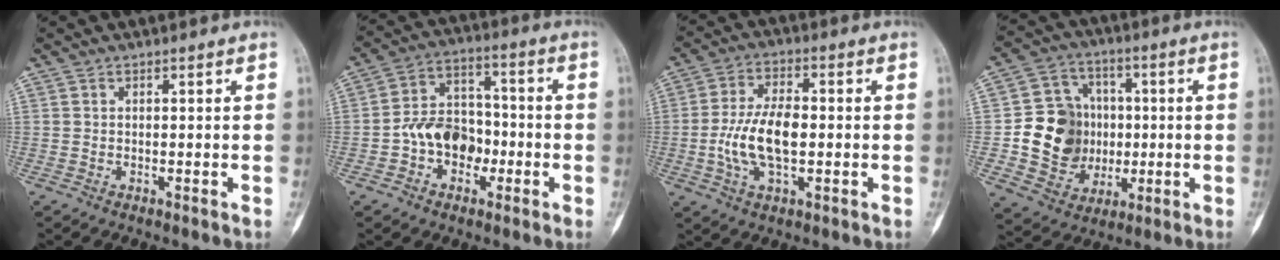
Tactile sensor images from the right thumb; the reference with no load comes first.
{"total": 11.2, "force": [-3.2, 8.5, 6.5], "torque": [-0.073, 0.050, -0.065]}
{"total": 11.2, "force": [-1.3, 5.6, 9.6], "torque": [-0.188, 0.014, -0.026]}
{"total": 15.2, "force": [-0.8, 13.2, 7.4], "torque": [-0.070, 0.019, -0.002]}